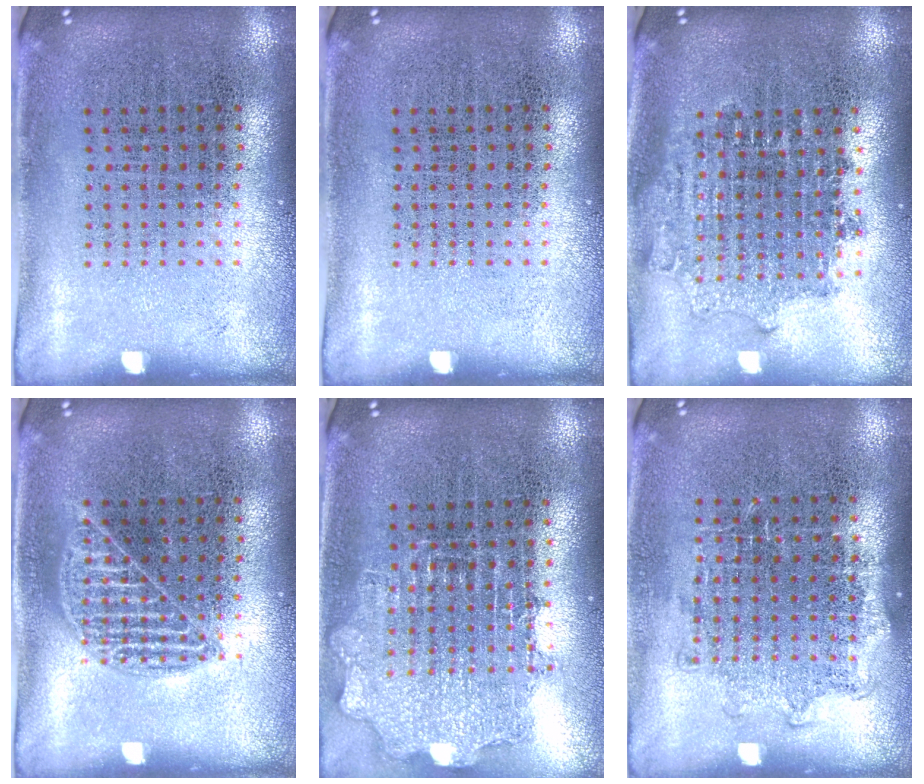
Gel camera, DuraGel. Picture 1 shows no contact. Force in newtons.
{"total": 0.0}
{"total": 1.7, "press": 1.3, "slide": 1.0}
{"total": 1.6, "press": 1.6, "slide": 0.2}
{"total": 1.6, "press": 1.3, "slide": 0.8}
{"total": 1.1, "press": 0.9, "slide": 0.5}